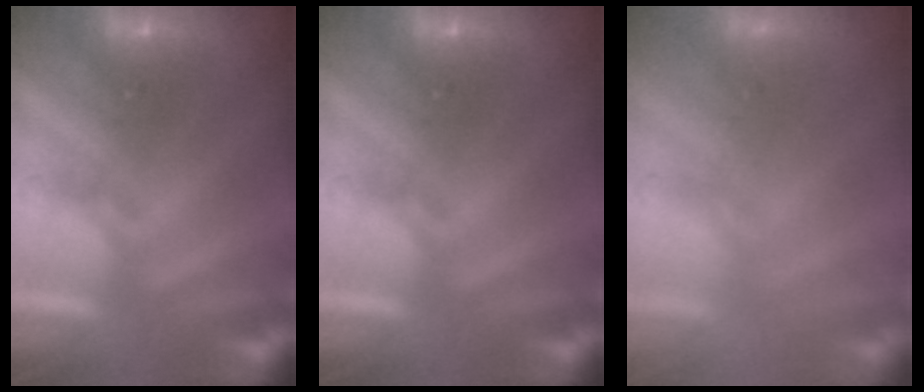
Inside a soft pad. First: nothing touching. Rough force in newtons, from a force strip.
{"total": 0.0}
{"total": 7.7}